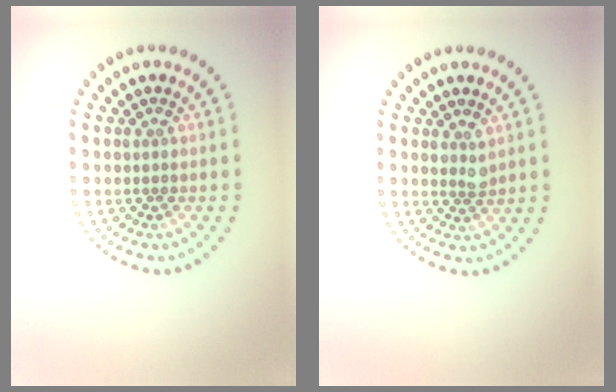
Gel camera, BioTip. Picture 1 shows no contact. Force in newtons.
{"total": 1.4, "press": 1.3, "slide": 0.5}